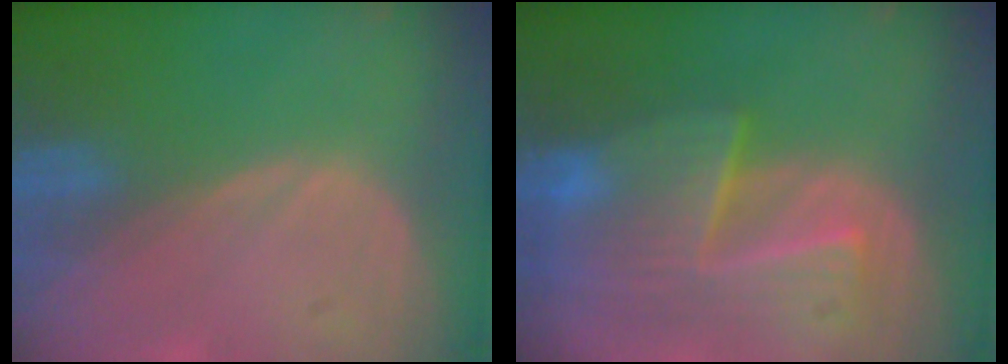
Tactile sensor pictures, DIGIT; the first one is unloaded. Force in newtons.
{"total": 8.8, "press": 8.3, "slide": 2.9}